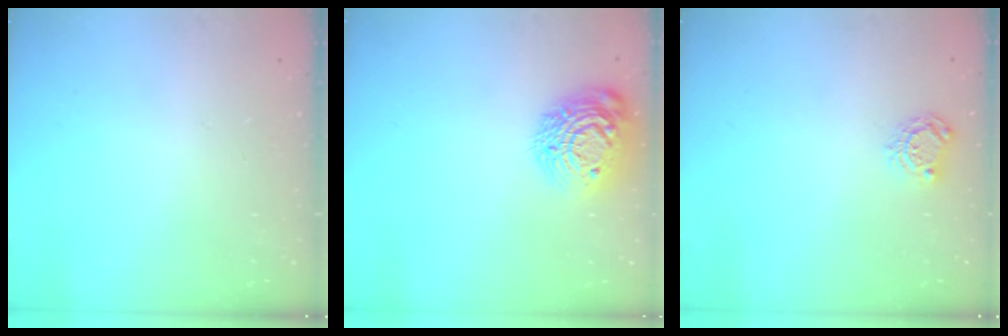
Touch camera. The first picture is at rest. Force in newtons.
{"total": 15.6, "press": 15.5, "slide": 1.1}
{"total": 5.2, "press": 5.2, "slide": 0.3}